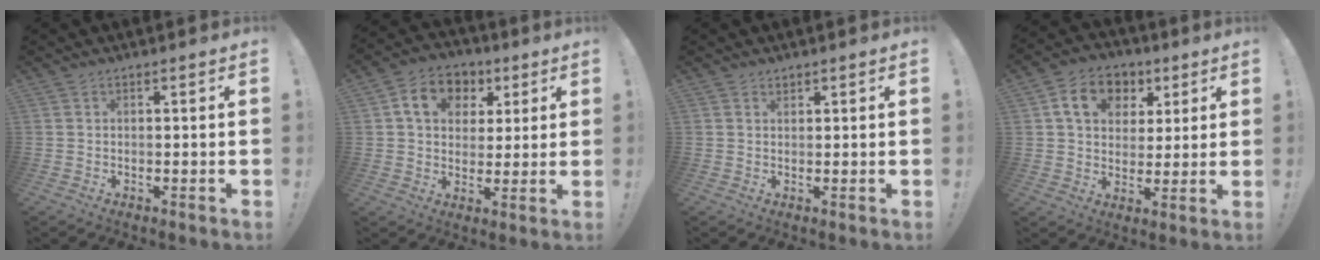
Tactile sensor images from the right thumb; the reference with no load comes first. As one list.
[{"total": 12.1, "force": [4.2, 9.7, 5.9], "torque": [-0.084, -0.002, 0.082]}, {"total": 0.9, "force": [0.8, 0.4, 0.1], "torque": [0.010, -0.007, 0.014]}, {"total": 12.9, "force": [4.8, 10.3, 6.2], "torque": [-0.093, -0.005, 0.094]}]